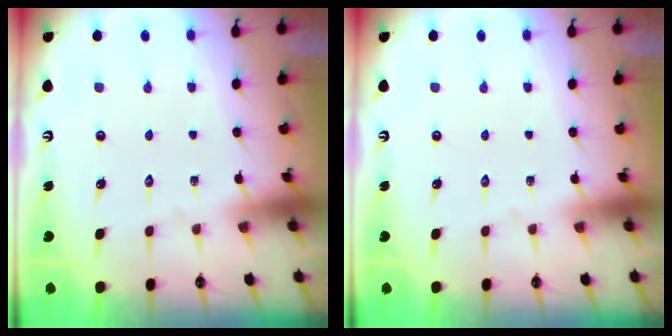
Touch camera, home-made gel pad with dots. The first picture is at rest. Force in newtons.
{"total": 0.0}